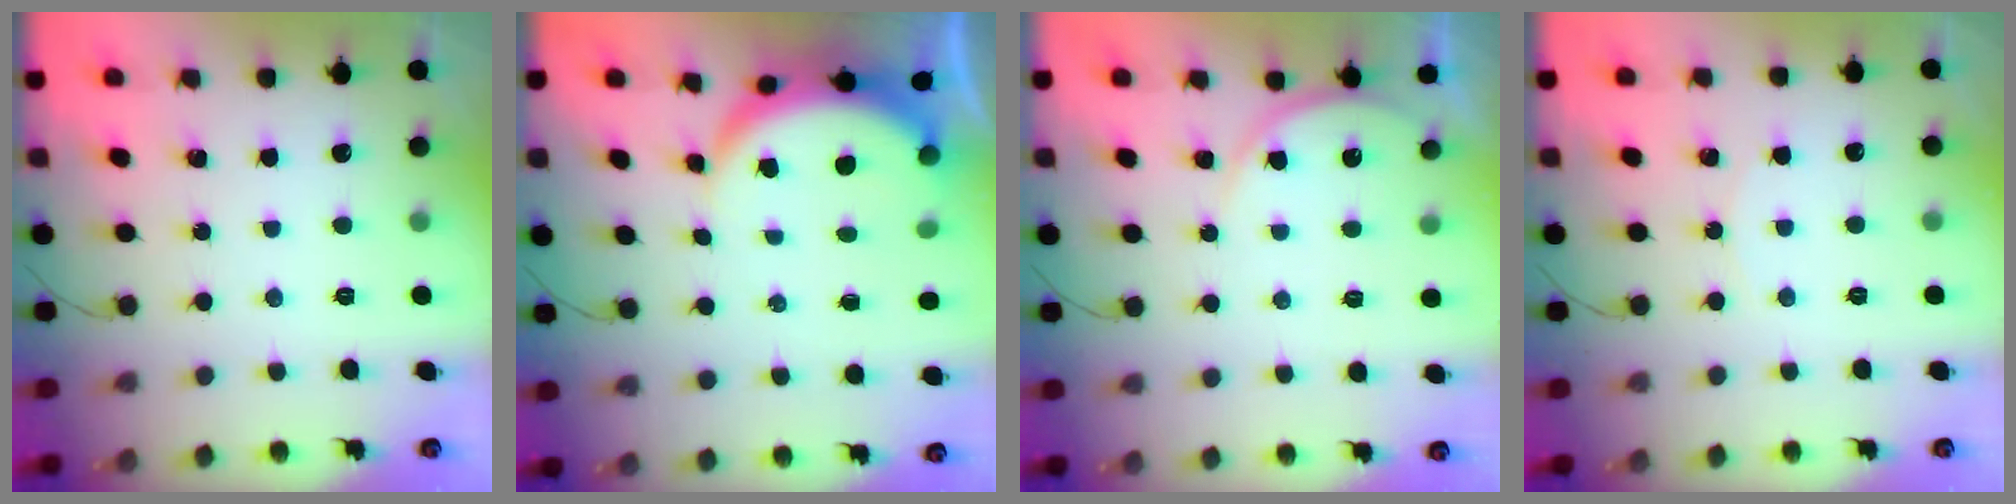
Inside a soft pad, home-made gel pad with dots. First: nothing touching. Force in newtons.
{"total": 5.9, "press": 5.9, "slide": 0.8}
{"total": 5.0, "press": 5.0, "slide": 0.5}
{"total": 3.7, "press": 2.9, "slide": 2.3}